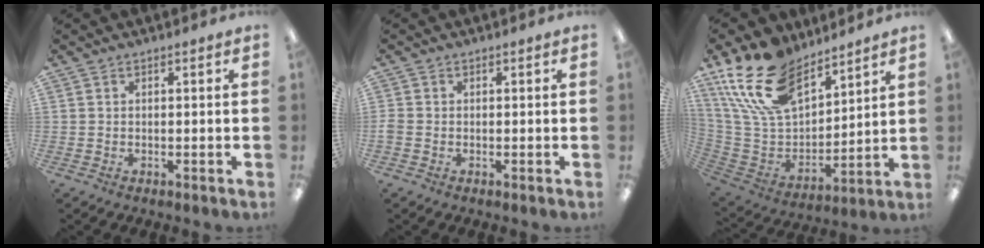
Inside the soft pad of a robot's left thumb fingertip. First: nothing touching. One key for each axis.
{"total": 0.9, "fx": -0.3, "fy": 0.8, "fz": 0.4, "tx": -0.006, "ty": 0.003, "tz": -0.005}
{"total": 20.9, "fx": 14.3, "fy": 10.8, "fz": 10.7, "tx": -0.233, "ty": -0.075, "tz": 0.265}